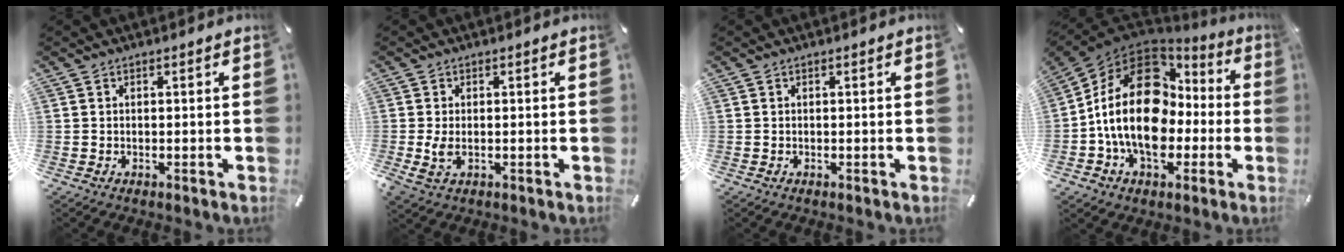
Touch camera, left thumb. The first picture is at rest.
{"total": 3.6, "force": [-0.4, 2.0, 3.0], "torque": [-0.064, -0.007, -0.010]}
{"total": 0.0}
{"total": 22.5, "force": [-0.4, 16.2, 15.5], "torque": [-0.302, 0.007, -0.006]}